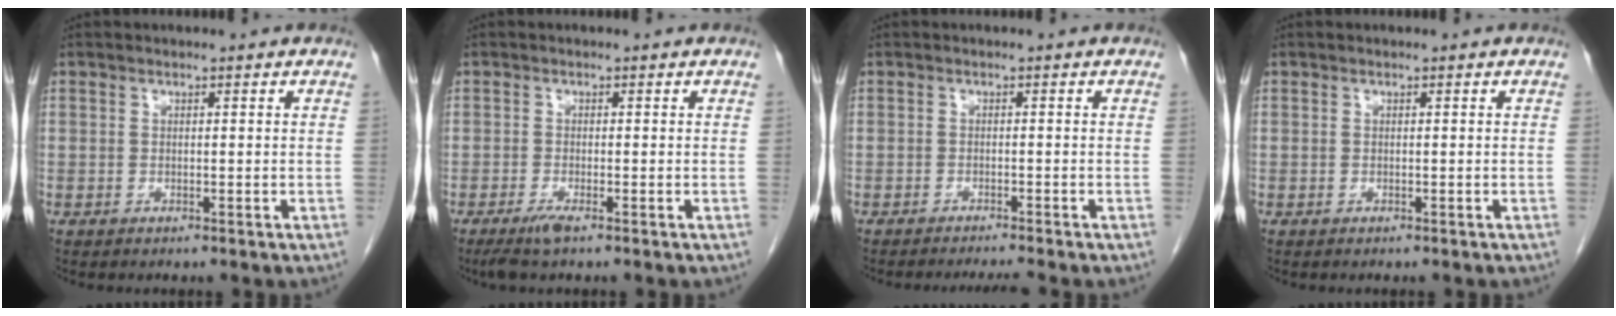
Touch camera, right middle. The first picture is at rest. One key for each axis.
{"total": 2.5, "fx": -1.7, "fy": 0.1, "fz": 1.9, "tx": -0.041, "ty": -0.007, "tz": -0.033}
{"total": 3.5, "fx": -3.2, "fy": -1.0, "fz": 1.1, "tx": -0.016, "ty": -0.010, "tz": -0.047}
{"total": 0.0}